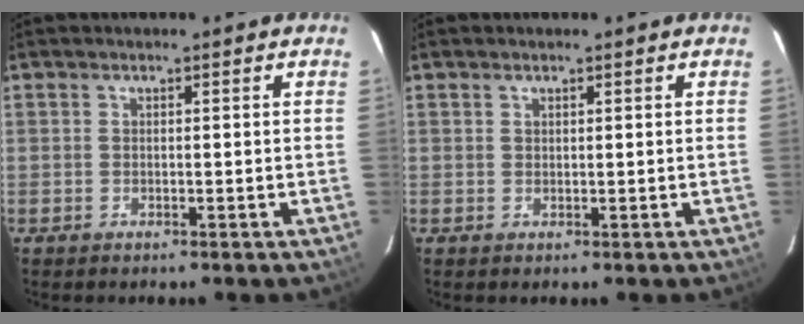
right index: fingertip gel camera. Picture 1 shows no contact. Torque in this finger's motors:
{"motor_torque": [-0.10, 0.08, -0.02, 0.00]}